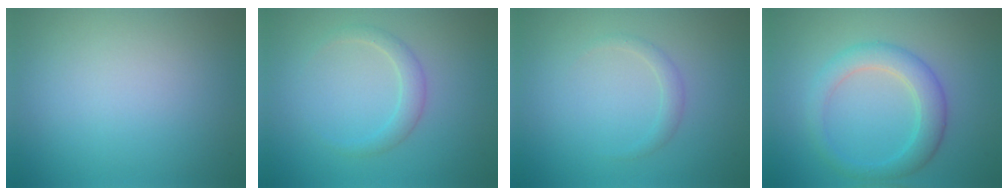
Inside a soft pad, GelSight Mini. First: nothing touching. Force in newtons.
{"total": 1.6, "press": 1.6, "slide": 0.1}
{"total": 1.1, "press": 1.1, "slide": 0.0}
{"total": 3.6, "press": 3.6, "slide": 0.2}